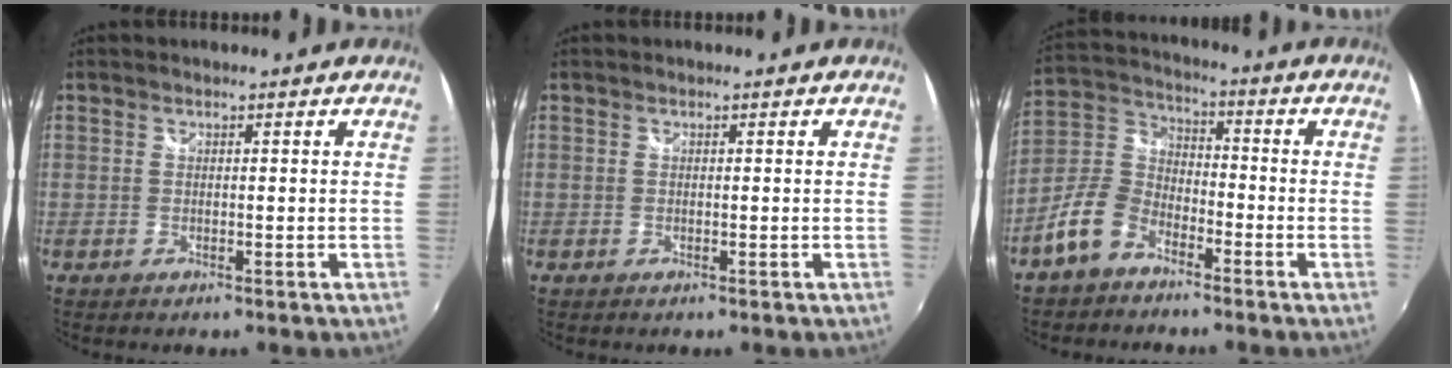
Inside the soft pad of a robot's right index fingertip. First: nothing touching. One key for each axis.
{"total": 0.0}
{"total": 9.1, "fx": -6.1, "fy": 5.2, "fz": 4.5, "tx": -0.107, "ty": 0.019, "tz": -0.124}